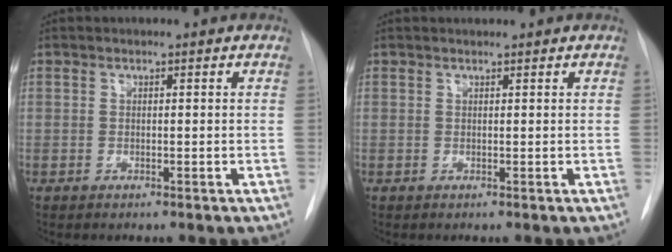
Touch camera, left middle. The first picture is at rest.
{"total": 0.7, "force": [0.7, 0.1, 0.1], "torque": [-0.010, 0.006, 0.015]}